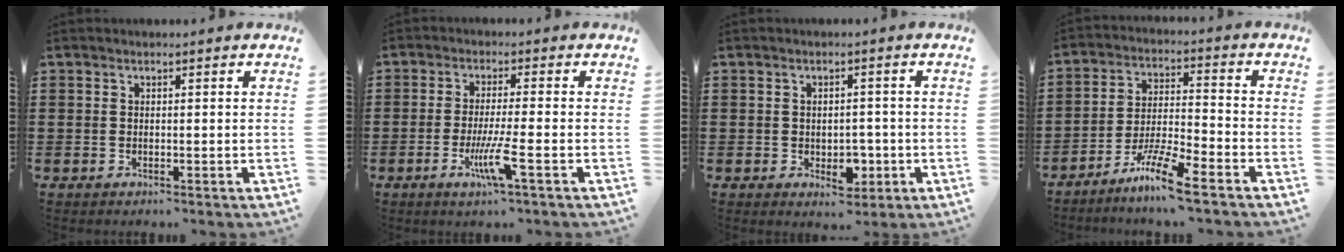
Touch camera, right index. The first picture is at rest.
{"total": 5.9, "force": [-2.4, -0.1, 5.4], "torque": [-0.110, -0.018, -0.047]}
{"total": 3.5, "force": [-1.1, 2.4, 2.3], "torque": [-0.037, 0.000, -0.023]}
{"total": 8.5, "force": [-6.5, 0.5, 5.5], "torque": [-0.116, -0.003, -0.127]}